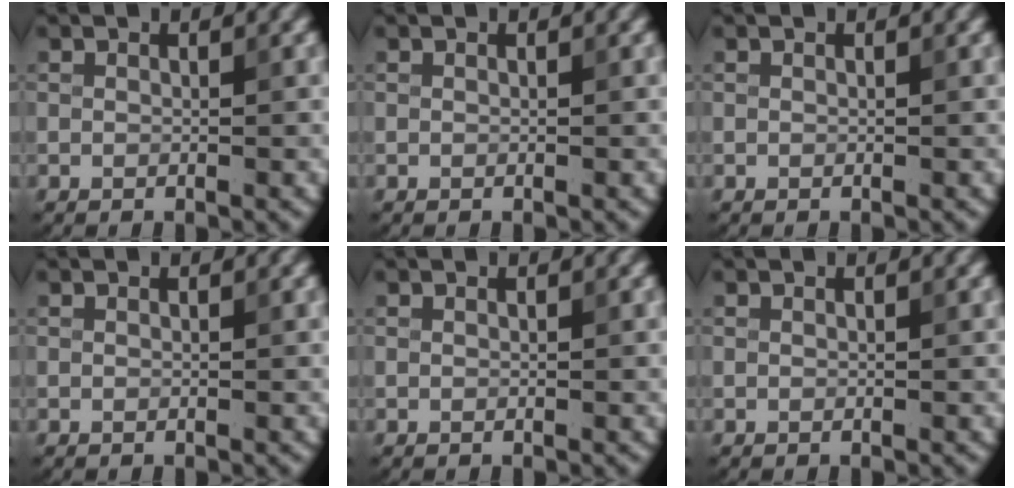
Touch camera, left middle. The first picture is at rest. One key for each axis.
{"total": 0.0}
{"total": 0.0}
{"total": 0.0}
{"total": 0.0}
{"total": 0.0}